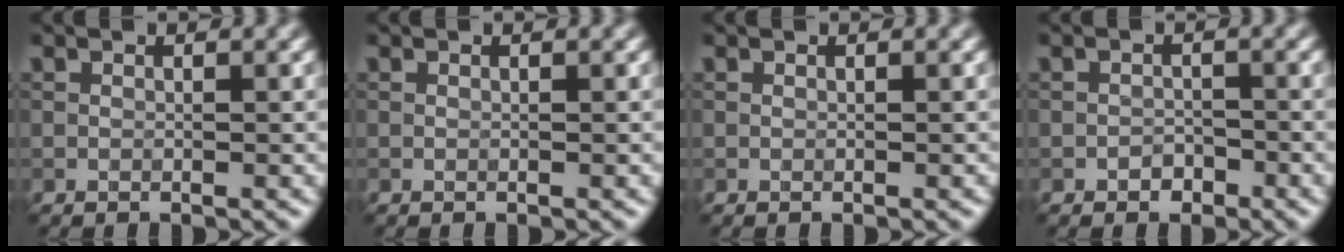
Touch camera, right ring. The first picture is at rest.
{"total": 0.0}
{"total": 0.0}
{"total": 1.2, "force": [-0.8, 0.9, 0.3], "torque": [0.002, 0.003, -0.015]}